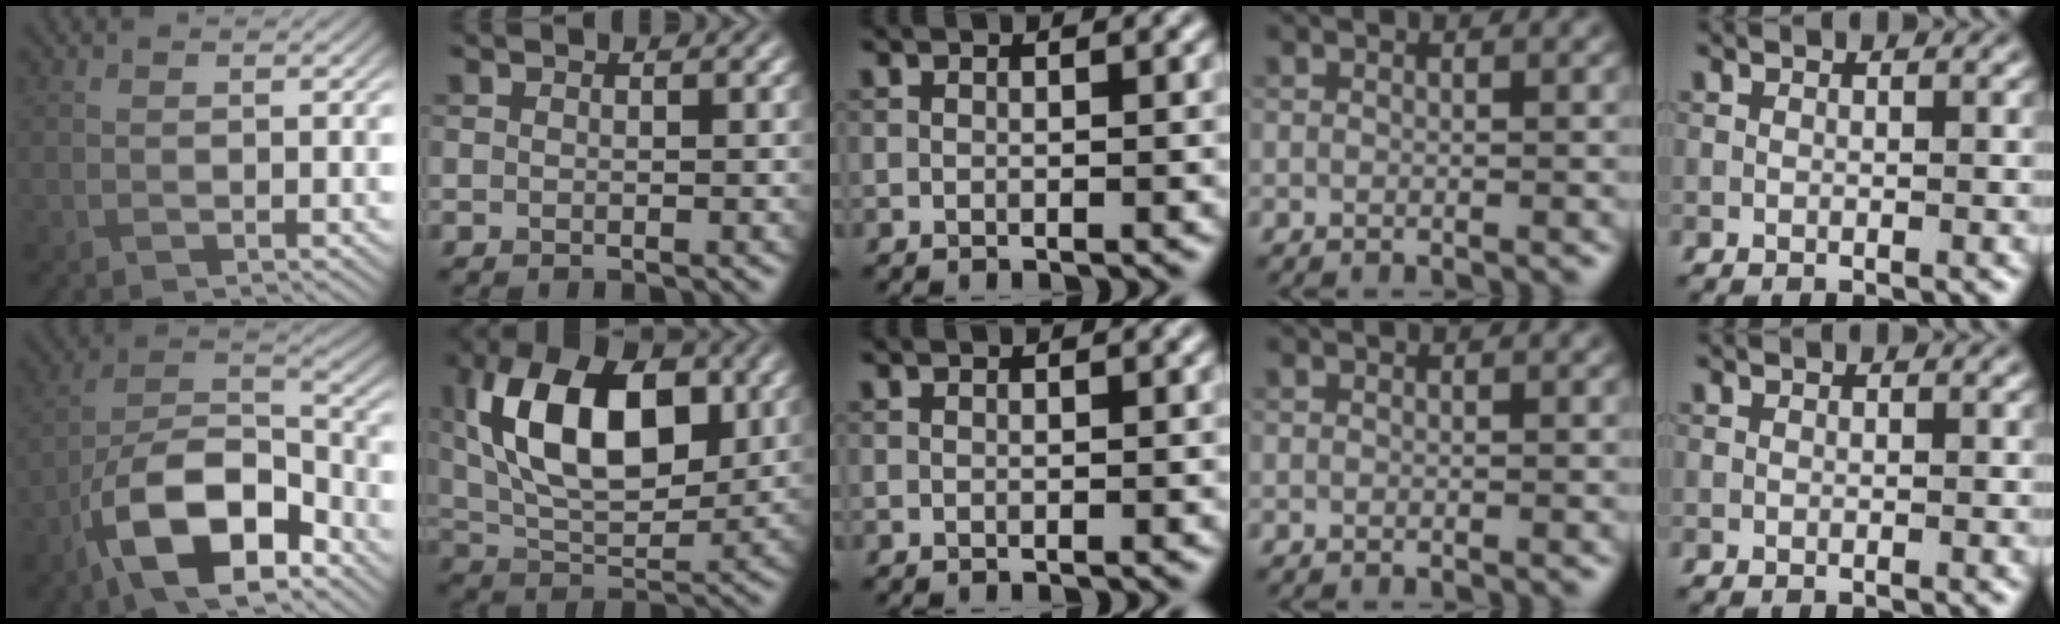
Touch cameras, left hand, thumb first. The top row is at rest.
{"thumb": {"total": 14.7, "force": [-8.1, 7.0, 10.0], "torque": [-0.187, -0.012, -0.162]}, "index": {"total": 12.2, "force": [3.0, 6.5, 9.8], "torque": [-0.163, 0.015, 0.049]}}